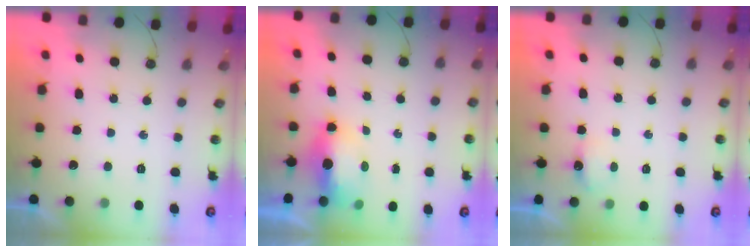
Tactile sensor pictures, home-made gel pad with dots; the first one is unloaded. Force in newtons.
{"total": 10.6, "press": 8.4, "slide": 6.5}
{"total": 3.6, "press": 3.5, "slide": 0.7}